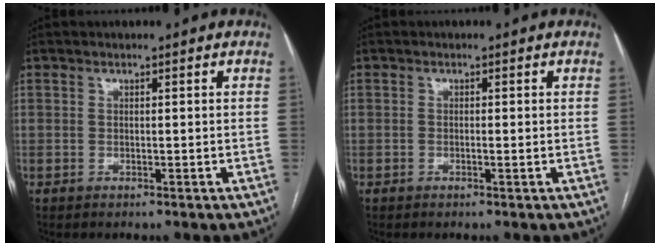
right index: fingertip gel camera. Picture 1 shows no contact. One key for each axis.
{"total": 0.5, "fx": -0.1, "fy": 0.0, "fz": 0.5, "tx": -0.008, "ty": 0.003, "tz": 0.000}